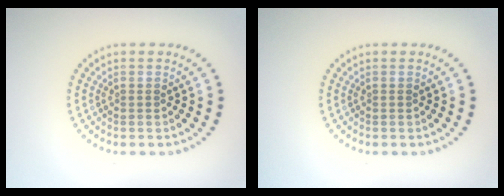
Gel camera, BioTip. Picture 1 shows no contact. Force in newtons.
{"total": 0.0}